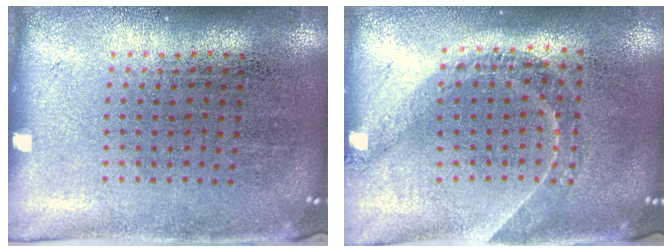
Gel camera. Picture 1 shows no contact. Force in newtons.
{"total": 1.5, "press": 1.3, "slide": 0.9}